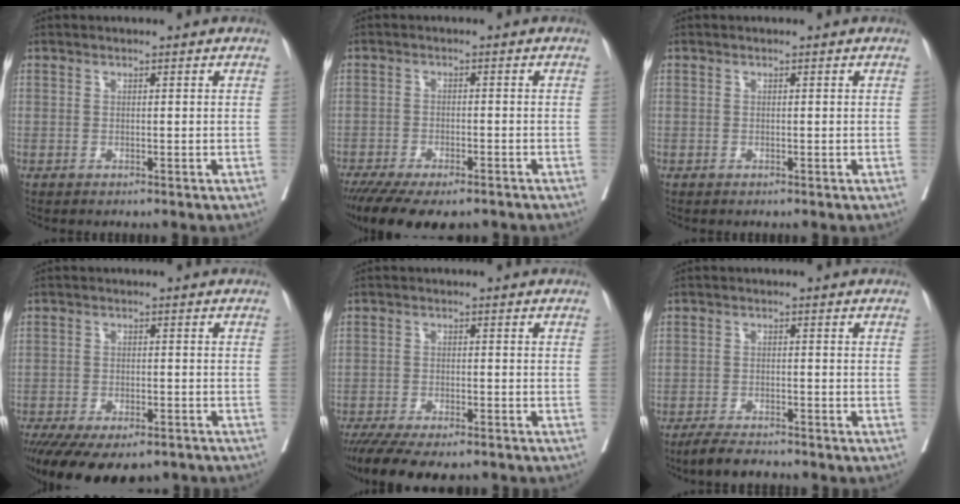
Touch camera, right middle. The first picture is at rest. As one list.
[{"total": 13.2, "force": [-10.1, 4.4, 7.2], "torque": [-0.137, -0.022, -0.149]}, {"total": 0.0}, {"total": 15.8, "force": [-11.5, 6.4, 8.6], "torque": [-0.175, -0.027, -0.161]}, {"total": 12.1, "force": [-9.8, 3.5, 6.2], "torque": [-0.110, -0.018, -0.147]}, {"total": 4.0, "force": [-3.6, 0.7, 1.6], "torque": [-0.032, -0.011, -0.065]}]